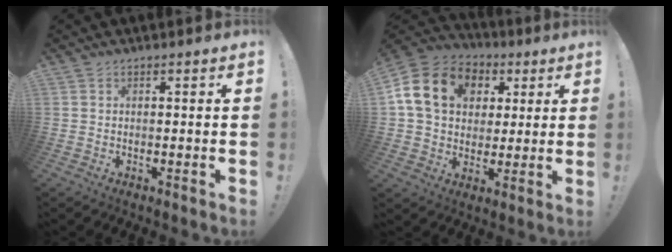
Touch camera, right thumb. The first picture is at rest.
{"total": 18.0, "force": [5.2, 13.7, 10.5], "torque": [-0.163, -0.001, 0.101]}